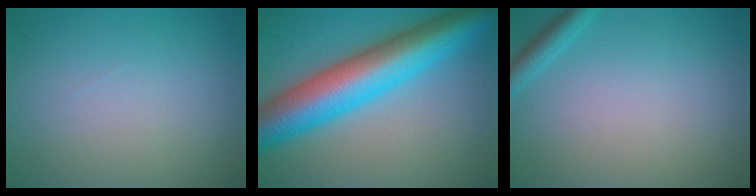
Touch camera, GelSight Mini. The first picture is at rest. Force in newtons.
{"total": 11.1, "press": 11.1, "slide": 0.2}
{"total": 1.7, "press": 1.7, "slide": 0.1}